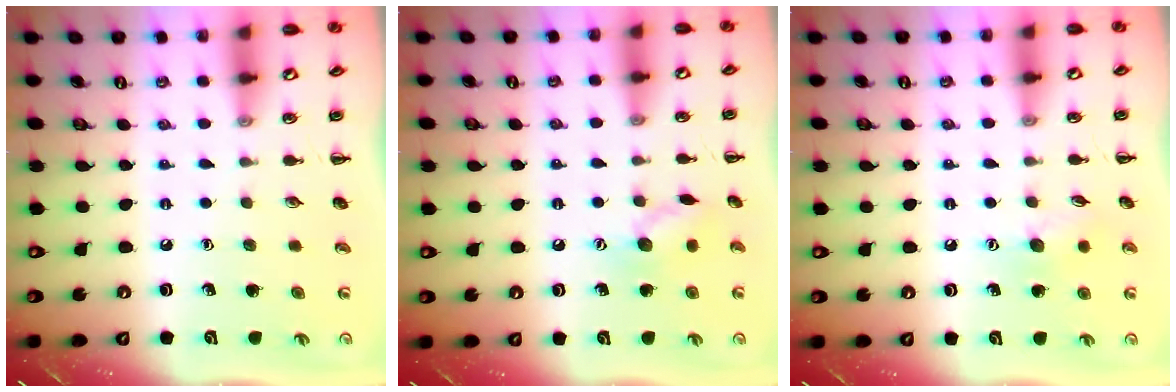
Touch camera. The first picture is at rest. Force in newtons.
{"total": 8.6, "press": 8.5, "slide": 0.8}
{"total": 6.8, "press": 6.7, "slide": 1.1}